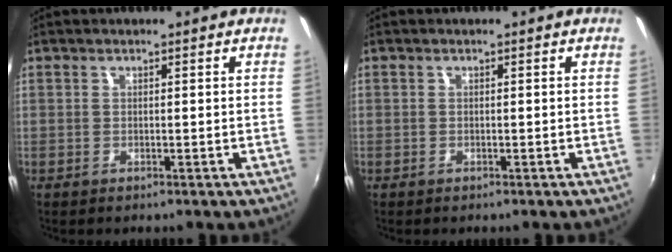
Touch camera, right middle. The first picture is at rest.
{"total": 0.6, "force": [-0.4, 0.4, 0.0], "torque": [0.000, 0.001, -0.007]}